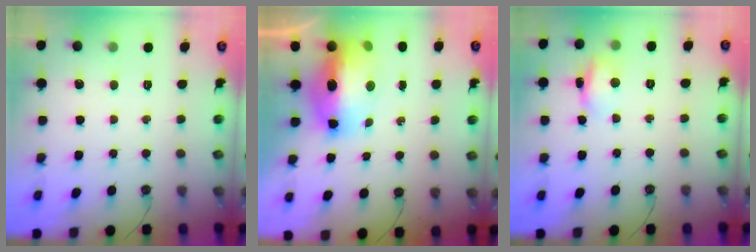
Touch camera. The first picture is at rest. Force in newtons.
{"total": 15.5, "press": 15.4, "slide": 1.6}
{"total": 6.4, "press": 6.4, "slide": 0.5}